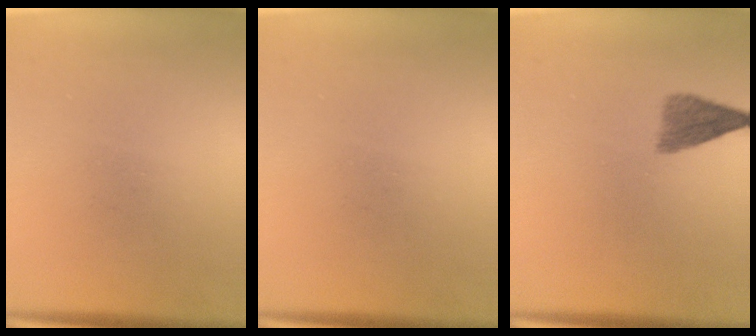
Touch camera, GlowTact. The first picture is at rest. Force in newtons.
{"total": 0.0}
{"total": 3.4}